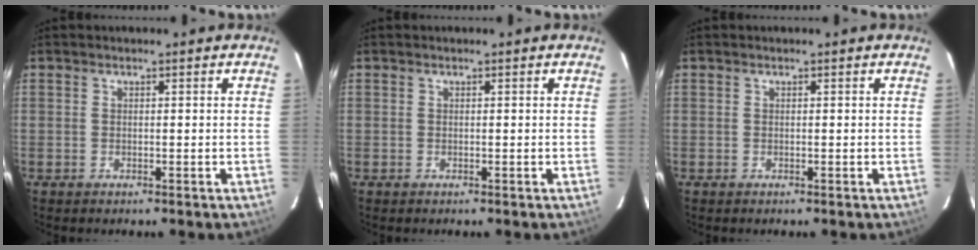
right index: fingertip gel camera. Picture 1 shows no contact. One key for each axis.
{"total": 0.0}
{"total": 0.0}